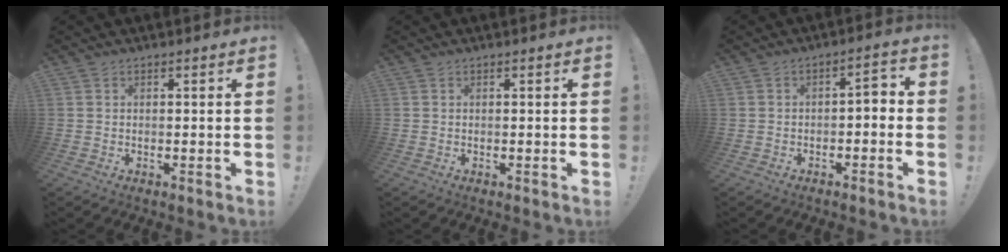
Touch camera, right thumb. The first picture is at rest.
{"total": 0.0}
{"total": 3.8, "force": [-2.1, 1.6, 2.8], "torque": [-0.046, 0.011, -0.042]}